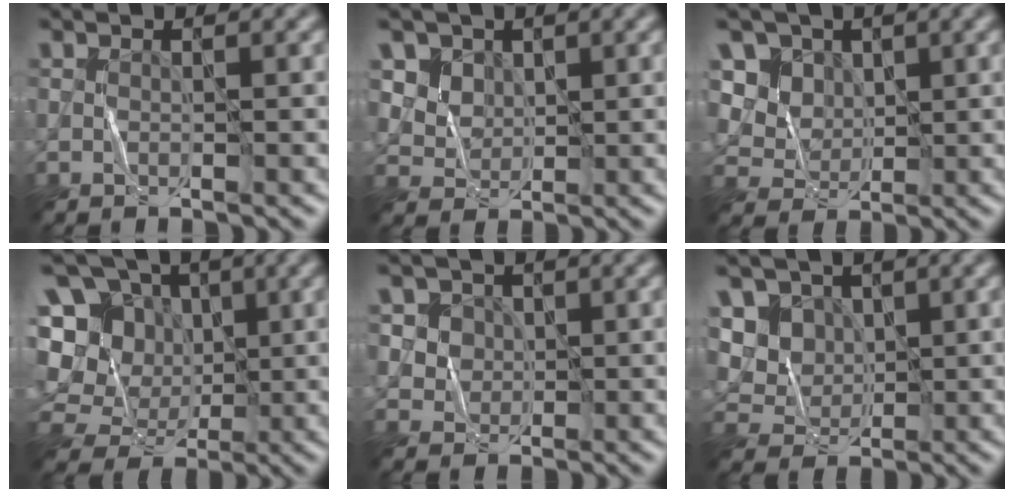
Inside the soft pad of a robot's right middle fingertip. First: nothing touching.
{"total": 5.0, "force": [2.7, 3.7, 1.9], "torque": [-0.057, -0.009, 0.063]}
{"total": 8.1, "force": [3.6, 6.5, 3.4], "torque": [-0.083, 0.015, 0.057]}
{"total": 12.8, "force": [-0.2, 11.5, 5.5], "torque": [-0.147, 0.027, -0.023]}
{"total": 5.0, "force": [2.3, 4.1, 1.7], "torque": [-0.034, 0.005, 0.039]}
{"total": 6.9, "force": [2.6, 5.7, 2.8], "torque": [-0.068, 0.012, 0.043]}